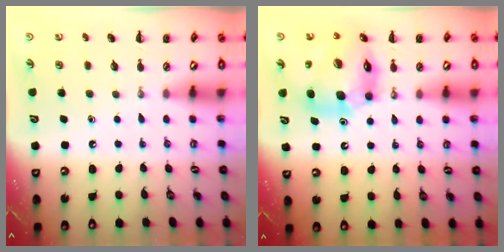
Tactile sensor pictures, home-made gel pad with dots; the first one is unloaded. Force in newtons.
{"total": 16.4, "press": 15.7, "slide": 4.8}